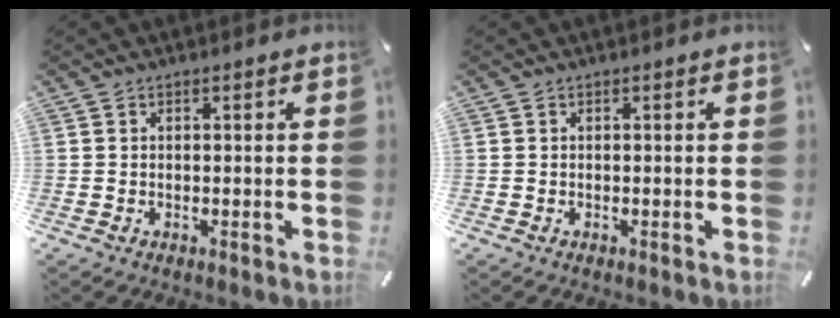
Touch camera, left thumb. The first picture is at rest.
{"total": 0.0}